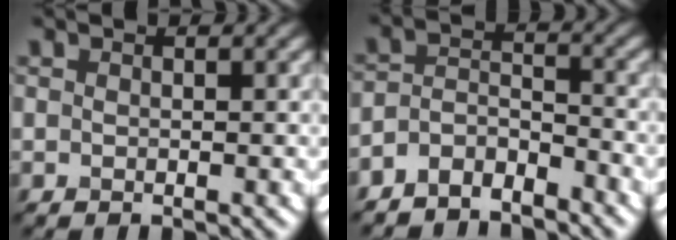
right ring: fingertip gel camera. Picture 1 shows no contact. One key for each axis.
{"total": 4.0, "fx": -3.5, "fy": 1.4, "fz": 1.3, "tx": -0.025, "ty": 0.000, "tz": -0.076}